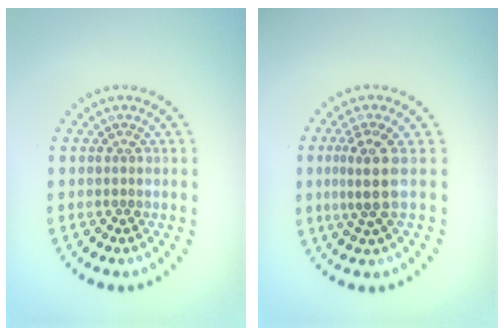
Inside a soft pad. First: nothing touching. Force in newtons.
{"total": 3.0, "press": 2.0, "slide": 2.2}